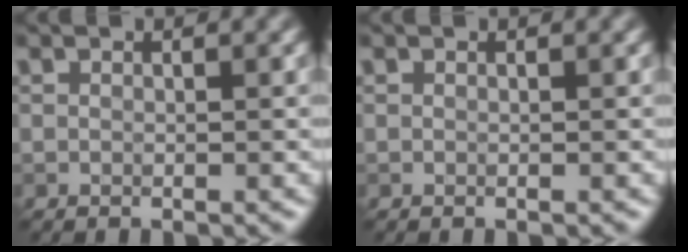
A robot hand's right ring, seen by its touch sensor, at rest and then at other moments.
{"total": 0.0}